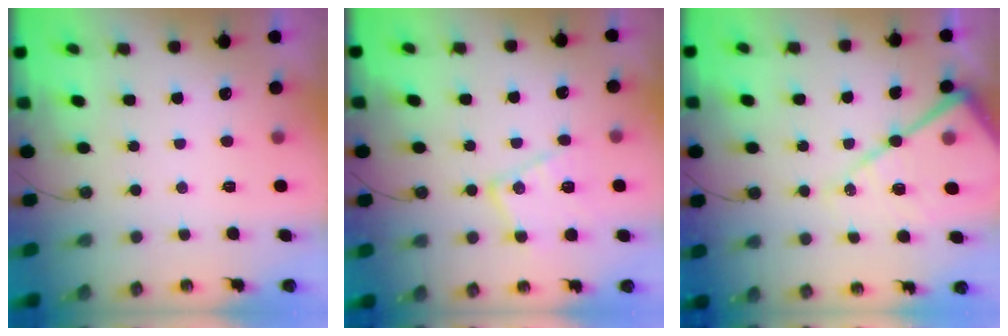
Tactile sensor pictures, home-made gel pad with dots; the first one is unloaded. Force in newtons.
{"total": 13.6, "press": 13.5, "slide": 1.4}
{"total": 18.2, "press": 18.1, "slide": 1.5}